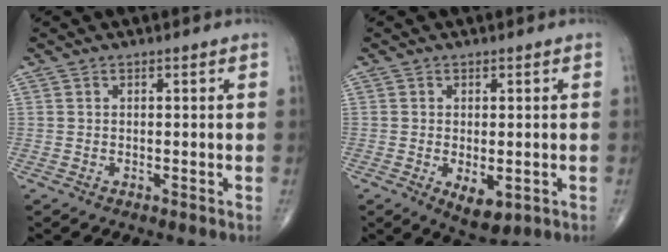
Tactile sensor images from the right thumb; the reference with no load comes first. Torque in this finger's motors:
{"motor_torque": [-0.43, 0.48, 0.18, 0.44, 0.02]}